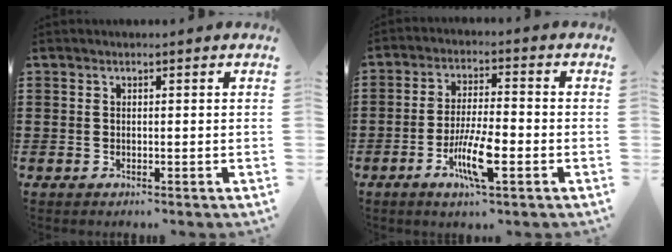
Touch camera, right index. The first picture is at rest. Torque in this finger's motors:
{"motor_torque": [1.27, -0.87, 0.46, 0.13]}